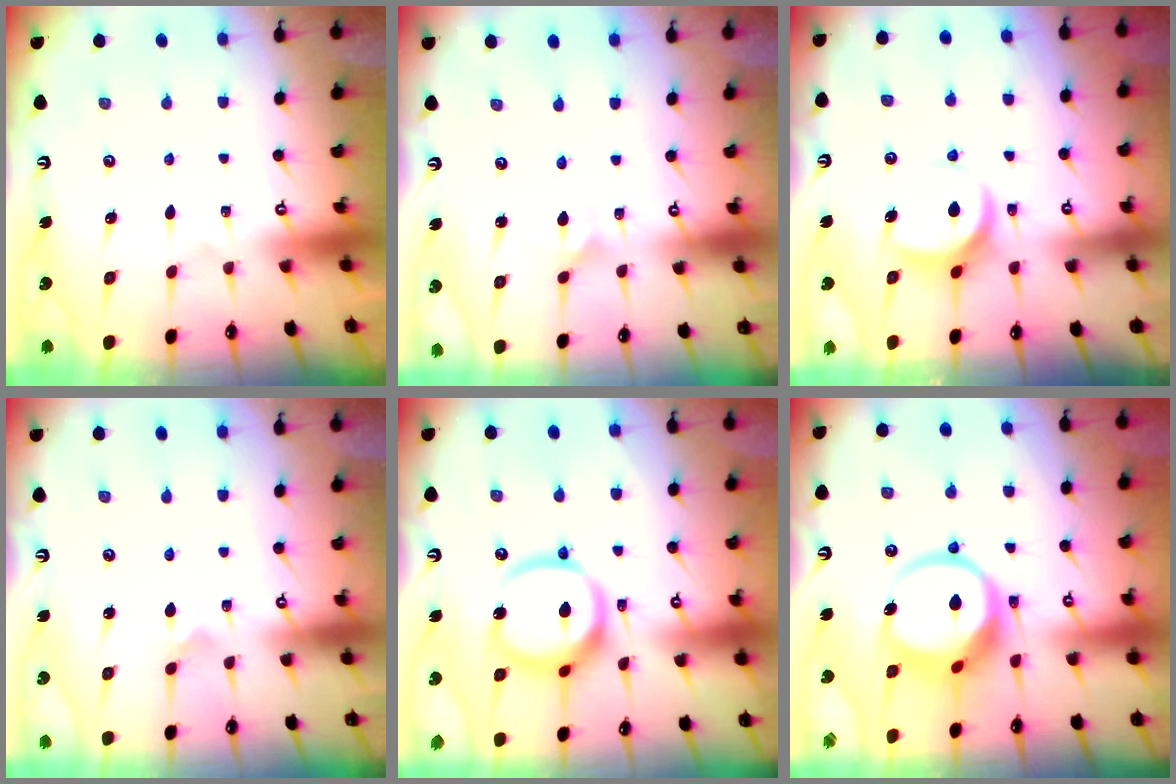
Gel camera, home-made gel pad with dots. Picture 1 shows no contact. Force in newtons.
{"total": 1.4, "press": 1.3, "slide": 0.6}
{"total": 6.9, "press": 6.9, "slide": 0.9}
{"total": 2.5, "press": 2.4, "slide": 0.5}
{"total": 14.7, "press": 14.6, "slide": 1.9}
{"total": 12.9, "press": 12.9, "slide": 1.5}